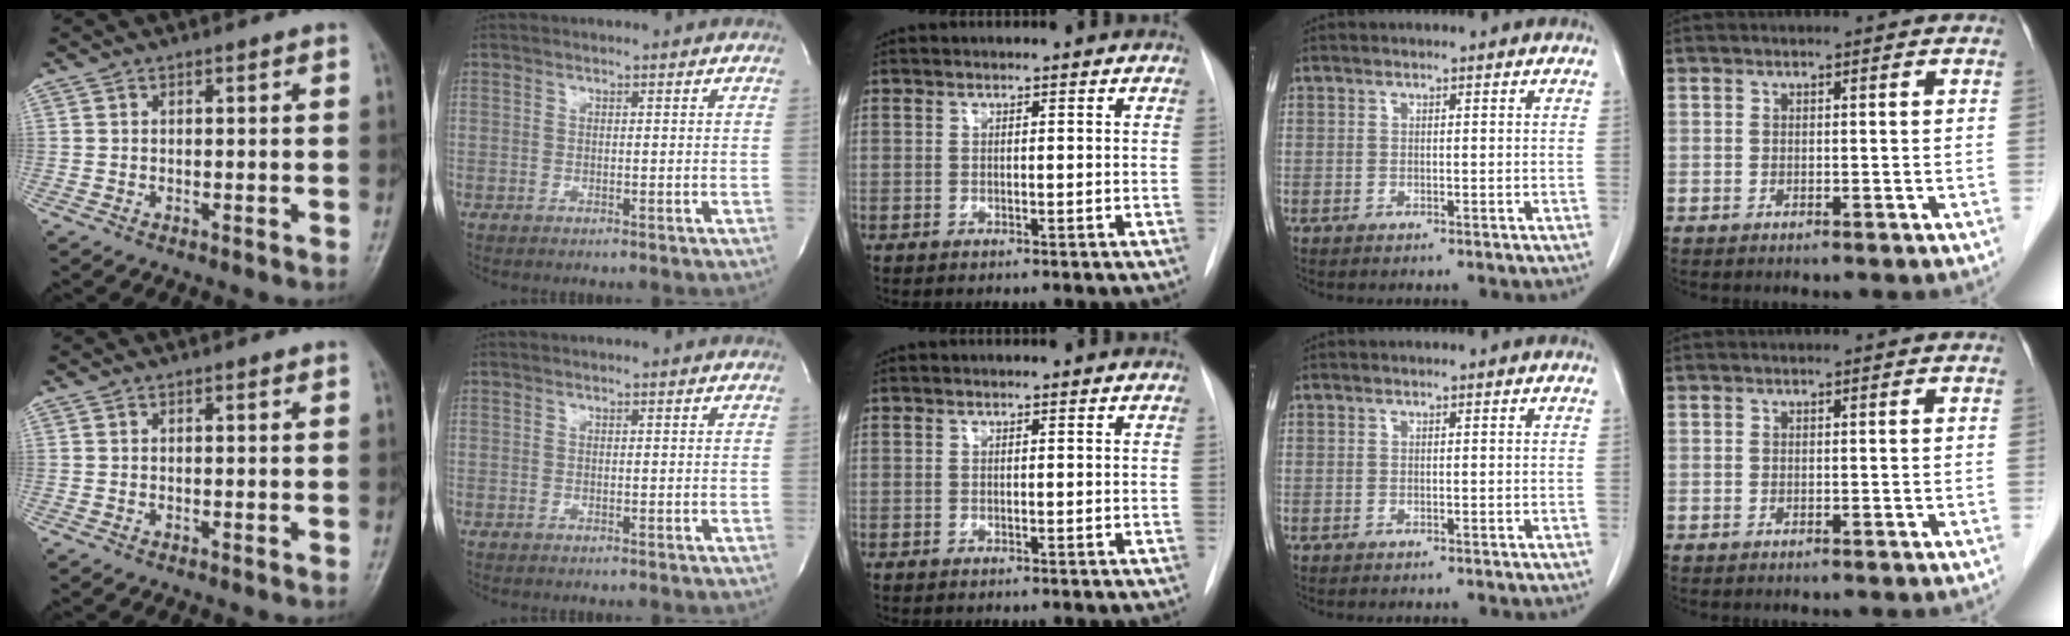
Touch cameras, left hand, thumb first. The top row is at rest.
{}